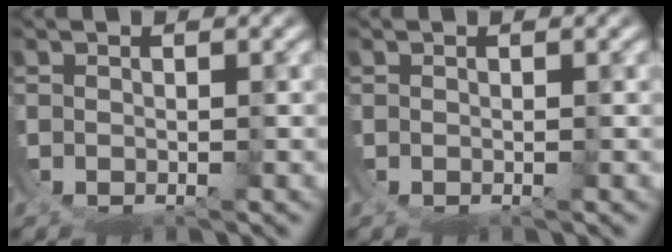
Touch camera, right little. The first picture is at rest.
{"total": 0.0}